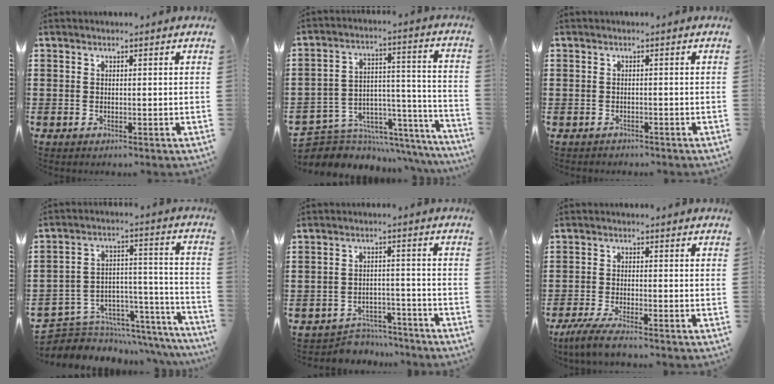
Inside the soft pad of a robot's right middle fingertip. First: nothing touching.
{"total": 5.1, "force": [-4.5, 2.6, 0.4], "torque": [-0.016, -0.008, -0.083]}
{"total": 0.9, "force": [-0.9, 0.3, -0.2], "torque": [0.001, 0.001, -0.020]}
{"total": 5.0, "force": [-4.3, 2.5, 0.3], "torque": [-0.014, -0.005, -0.082]}
{"total": 4.5, "force": [-4.4, 0.8, 0.0], "torque": [-0.006, 0.004, -0.092]}
{"total": 3.9, "force": [-3.4, -0.1, 2.1], "torque": [-0.057, -0.018, -0.067]}